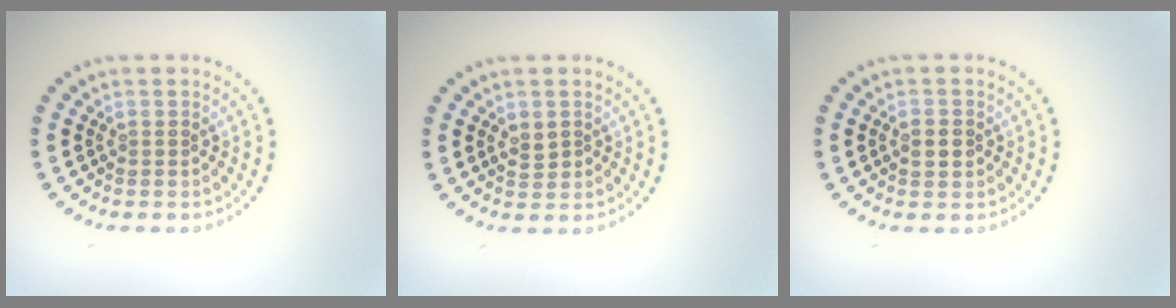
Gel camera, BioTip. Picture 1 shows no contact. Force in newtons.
{"total": 1.5, "press": 1.4, "slide": 0.4}
{"total": 1.5, "press": 1.5, "slide": 0.1}